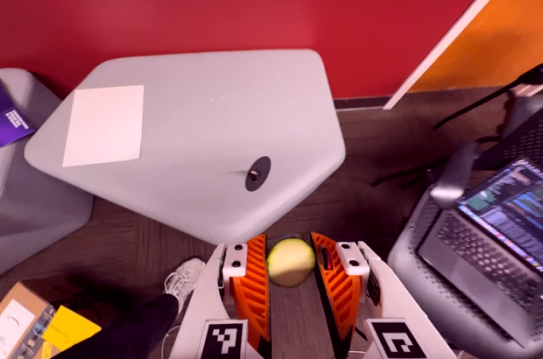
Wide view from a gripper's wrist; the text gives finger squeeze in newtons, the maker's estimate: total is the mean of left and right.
{"total": 10.5, "left": 11.5, "right": 9.6}